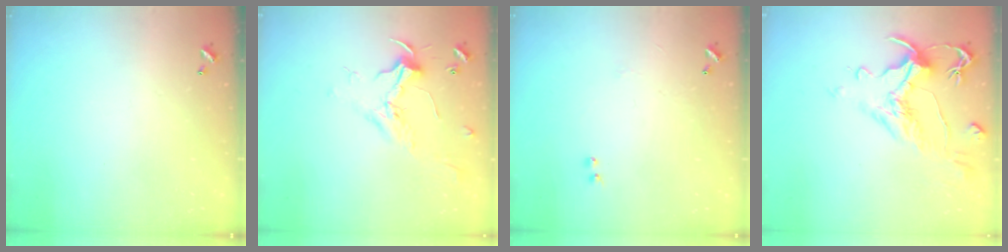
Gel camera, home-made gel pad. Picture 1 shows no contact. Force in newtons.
{"total": 2.4, "press": 2.3, "slide": 0.8}
{"total": 0.9, "press": 0.8, "slide": 0.5}
{"total": 2.0, "press": 1.5, "slide": 1.4}